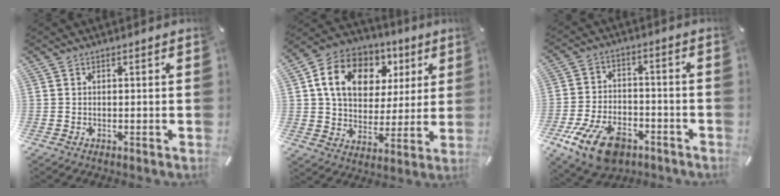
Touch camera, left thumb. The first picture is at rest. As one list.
[{"total": 14.9, "force": [5.6, 11.7, 7.4], "torque": [-0.131, -0.003, 0.108]}, {"total": 13.2, "force": [-7.6, 7.5, 7.8], "torque": [-0.154, 0.042, -0.132]}]